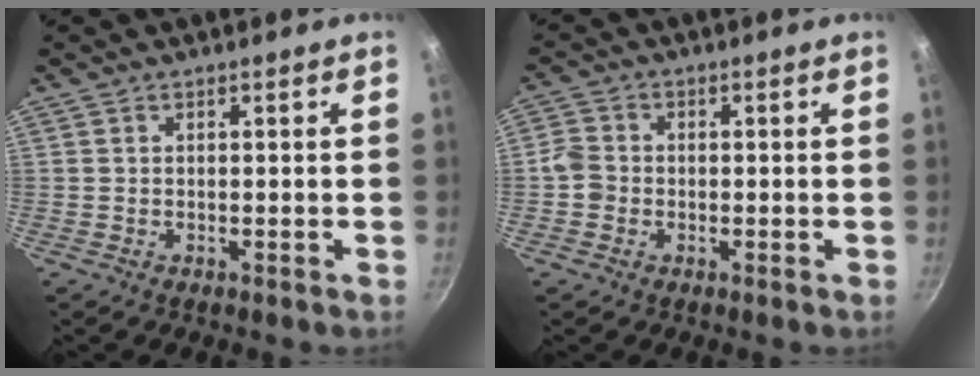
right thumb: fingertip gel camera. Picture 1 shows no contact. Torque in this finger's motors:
{"motor_torque": [-0.04, -0.02, -0.21, 0.39, 0.08]}